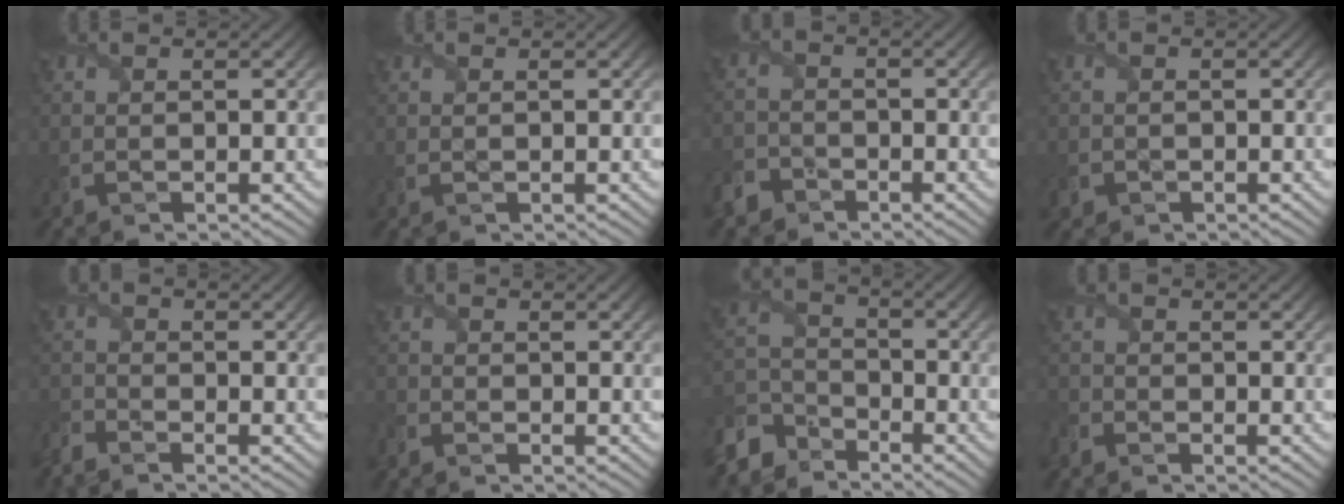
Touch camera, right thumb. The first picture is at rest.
{"total": 0.0}
{"total": 3.8, "force": [-3.0, 2.1, 0.9], "torque": [-0.028, -0.005, -0.071]}
{"total": 1.8, "force": [-1.1, 1.4, 0.3], "torque": [-0.005, -0.009, -0.025]}
{"total": 3.1, "force": [-2.9, 0.7, 0.8], "torque": [-0.025, -0.013, -0.074]}
{"total": 1.6, "force": [-1.4, 0.8, 0.3], "torque": [-0.012, -0.008, -0.038]}
{"total": 7.6, "force": [-6.0, 3.9, 2.4], "torque": [-0.063, -0.010, -0.141]}
{"total": 2.0, "force": [-1.7, 0.9, 0.4], "torque": [-0.014, -0.008, -0.046]}